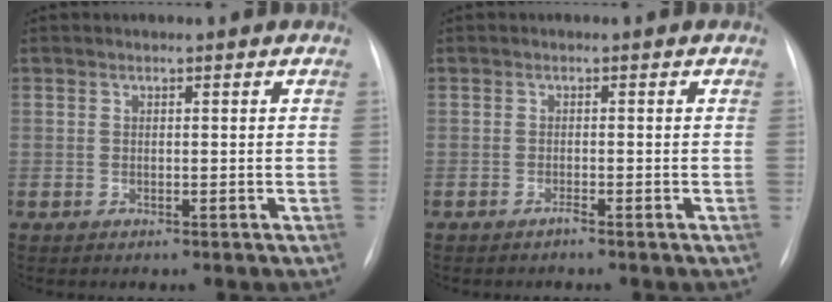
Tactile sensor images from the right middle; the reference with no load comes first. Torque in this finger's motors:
{"motor_torque": [-0.39, -0.34, -0.01, 0.00]}